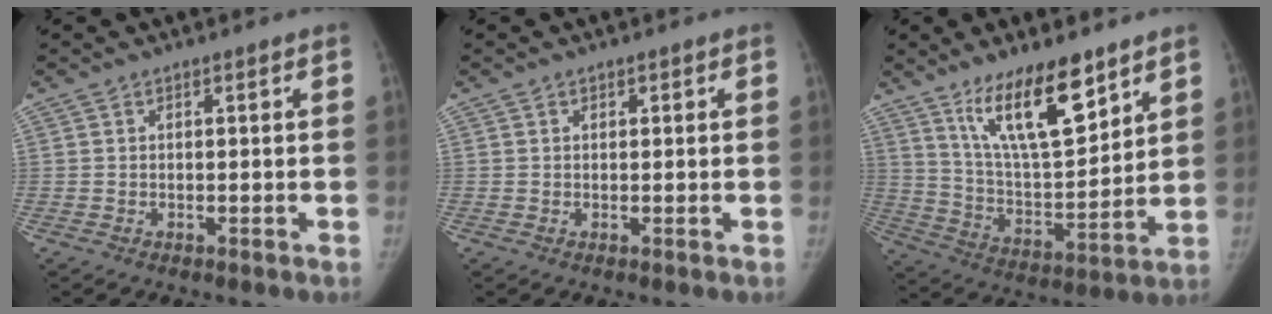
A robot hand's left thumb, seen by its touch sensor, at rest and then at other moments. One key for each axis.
{"total": 0.7, "fx": 0.3, "fy": 0.6, "fz": 0.1, "tx": 0.009, "ty": 0.000, "tz": 0.003}
{"total": 16.6, "fx": 10.6, "fy": 5.4, "fz": 11.5, "tx": -0.167, "ty": -0.064, "tz": 0.202}